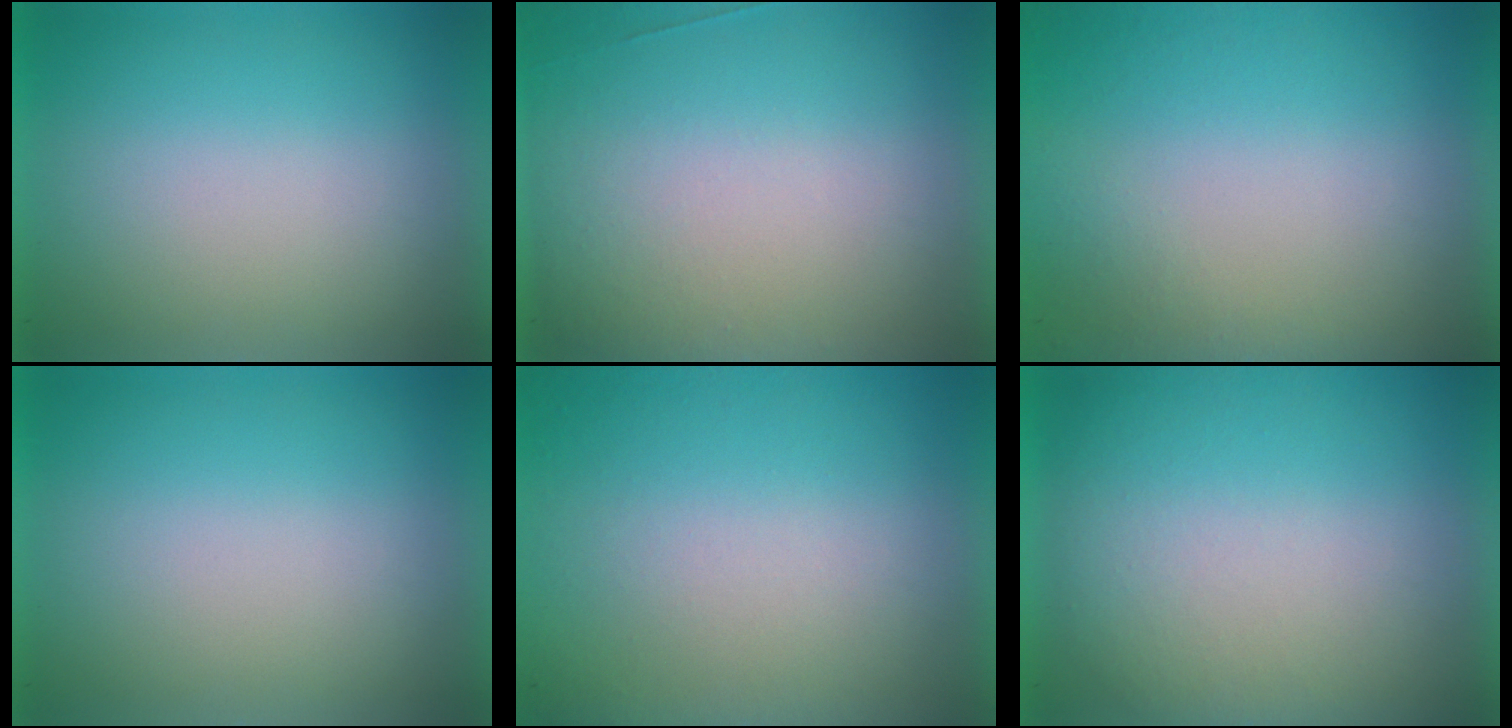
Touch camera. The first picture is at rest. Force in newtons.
{"total": 1.7}
{"total": 8.4}
{"total": 0.0}
{"total": 6.0}
{"total": 3.0}